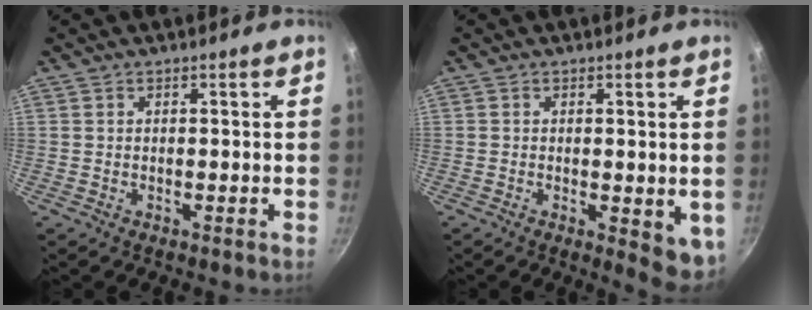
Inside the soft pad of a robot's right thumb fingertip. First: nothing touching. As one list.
[{"total": 6.0, "force": [-0.7, 2.5, 5.4], "torque": [-0.058, -0.010, -0.005]}]